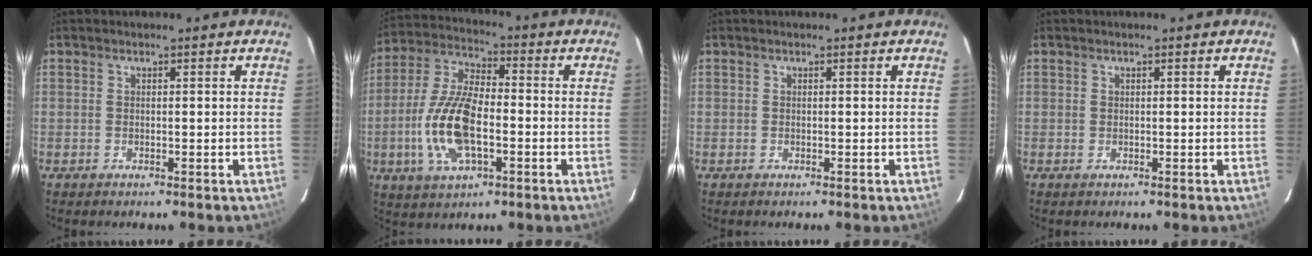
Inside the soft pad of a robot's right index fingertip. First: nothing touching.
{"total": 14.4, "force": [-3.5, 6.2, 12.5], "torque": [-0.266, 0.002, -0.067]}
{"total": 0.0}
{"total": 0.0}